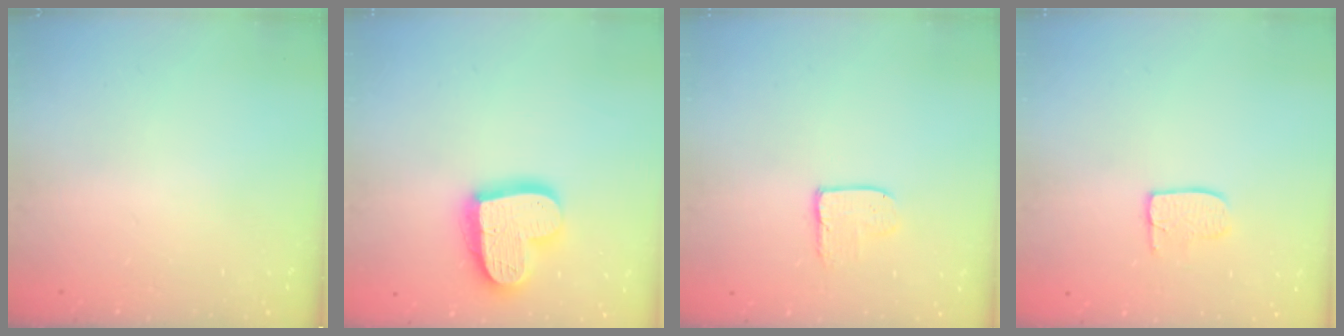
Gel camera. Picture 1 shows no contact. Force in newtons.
{"total": 18.0, "press": 17.9, "slide": 1.3}
{"total": 5.1, "press": 5.0, "slide": 0.4}
{"total": 5.9, "press": 5.9, "slide": 0.4}